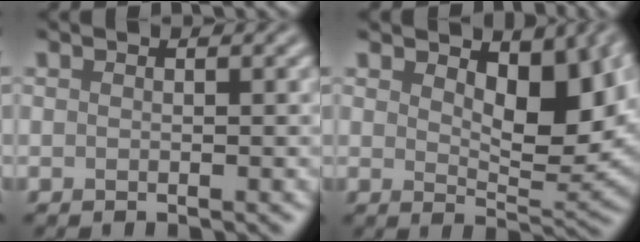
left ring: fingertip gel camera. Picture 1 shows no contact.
{"total": 6.4, "force": [2.3, 2.9, 5.3], "torque": [-0.078, -0.010, 0.040]}